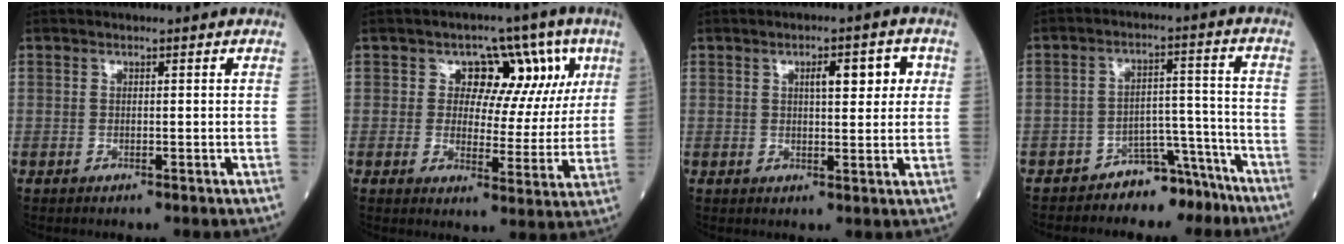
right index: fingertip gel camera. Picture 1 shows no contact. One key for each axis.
{"total": 9.9, "fx": 3.7, "fy": 6.6, "fz": 6.4, "tx": -0.054, "ty": 0.028, "tz": 0.050}
{"total": 5.2, "fx": 1.7, "fy": 1.6, "fz": 4.6, "tx": -0.064, "ty": 0.012, "tz": 0.024}
{"total": 6.5, "fx": -5.6, "fy": 3.1, "fz": 1.4, "tx": -0.006, "ty": 0.047, "tz": -0.087}